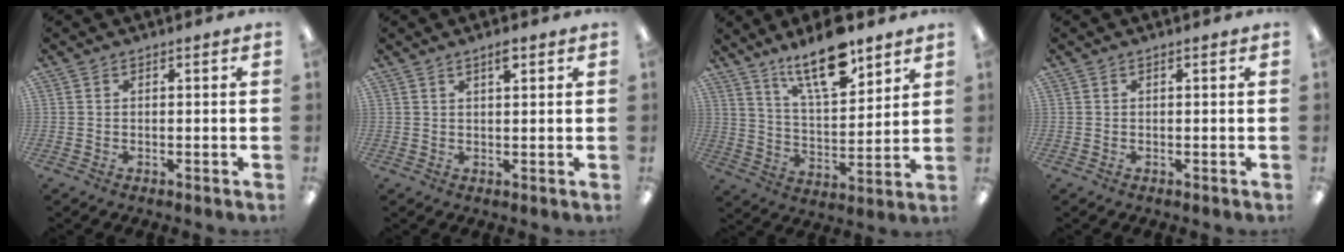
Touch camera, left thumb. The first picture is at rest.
{"total": 2.5, "force": [1.8, 0.7, 1.7], "torque": [-0.021, -0.005, 0.027]}
{"total": 15.3, "force": [11.2, 5.0, 9.2], "torque": [-0.155, -0.056, 0.189]}
{"total": 0.0}